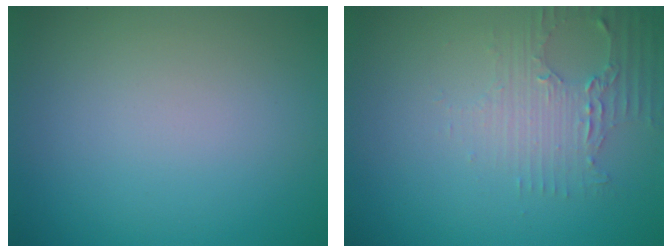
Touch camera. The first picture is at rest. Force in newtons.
{"total": 2.7, "press": 2.4, "slide": 1.3}